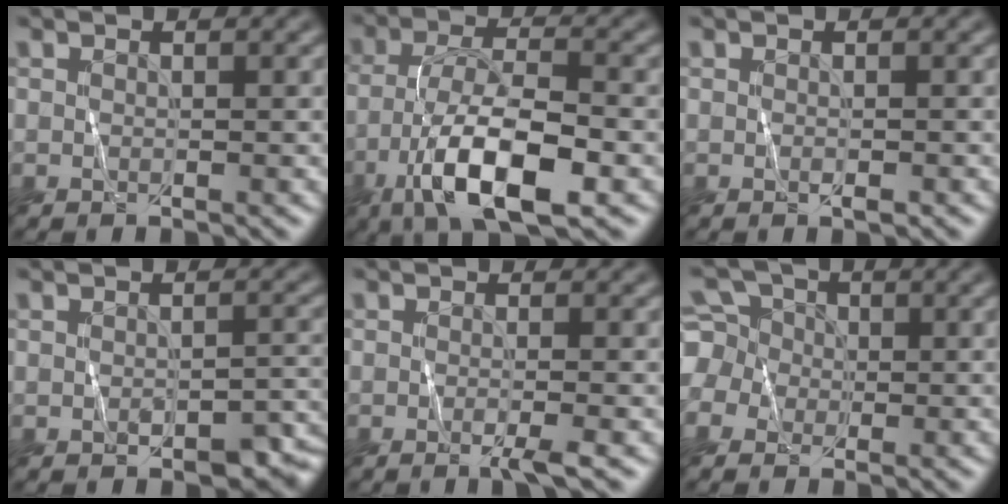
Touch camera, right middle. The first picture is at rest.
{"total": 9.7, "force": [-4.3, 3.3, 8.0], "torque": [-0.143, 0.001, -0.080]}
{"total": 0.7, "force": [0.0, 0.3, 0.7], "torque": [-0.012, 0.001, 0.002]}
{"total": 2.5, "force": [-1.0, 1.4, 1.7], "torque": [-0.025, -0.002, -0.008]}
{"total": 1.8, "force": [-0.5, 0.3, 1.7], "torque": [-0.023, -0.003, -0.012]}
{"total": 6.3, "force": [-0.8, 5.8, 2.3], "torque": [-0.058, 0.030, -0.055]}